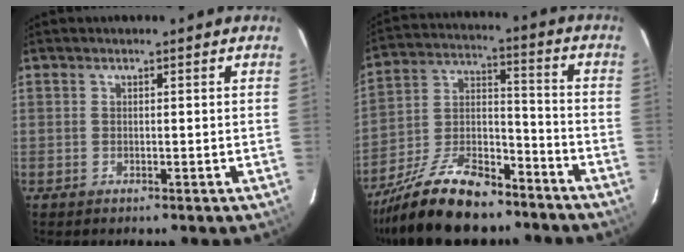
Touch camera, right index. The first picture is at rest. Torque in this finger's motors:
{"motor_torque": [1.00, -1.14, 0.21, -0.01]}